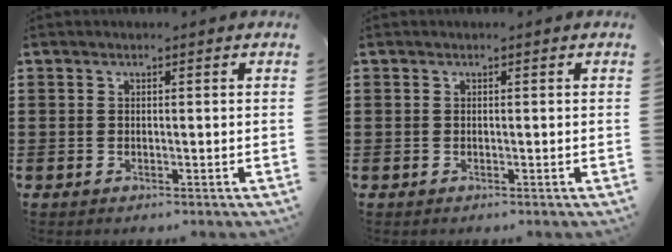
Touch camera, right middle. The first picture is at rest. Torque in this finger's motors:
{"motor_torque": [-0.02, -0.43, -0.02, -0.01]}